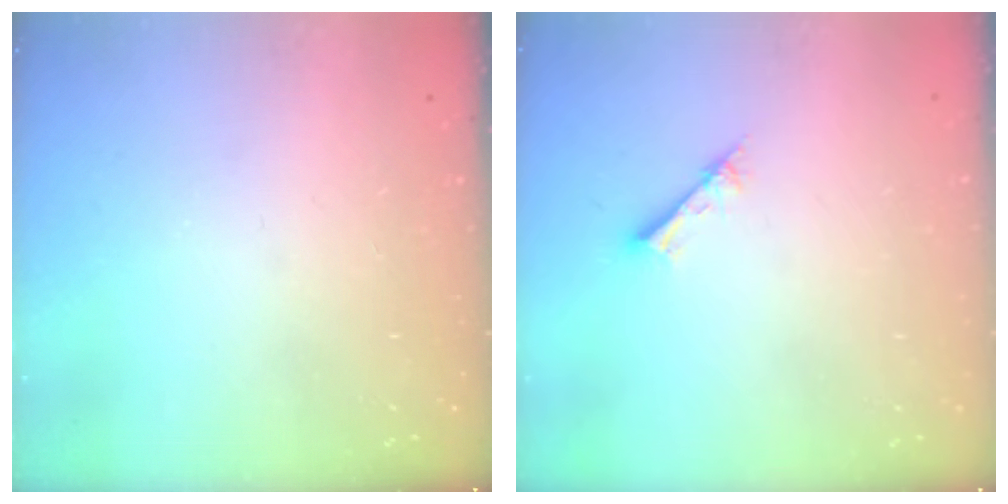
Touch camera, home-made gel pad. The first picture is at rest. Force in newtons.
{"total": 1.7, "press": 1.7, "slide": 0.2}